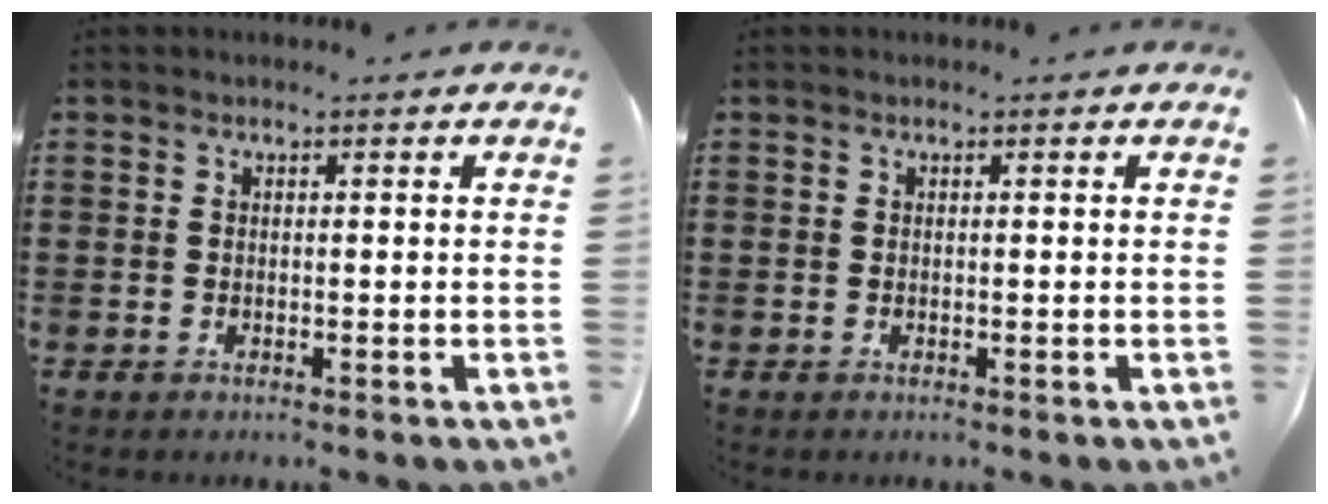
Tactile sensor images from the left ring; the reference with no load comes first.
{"total": 0.0}